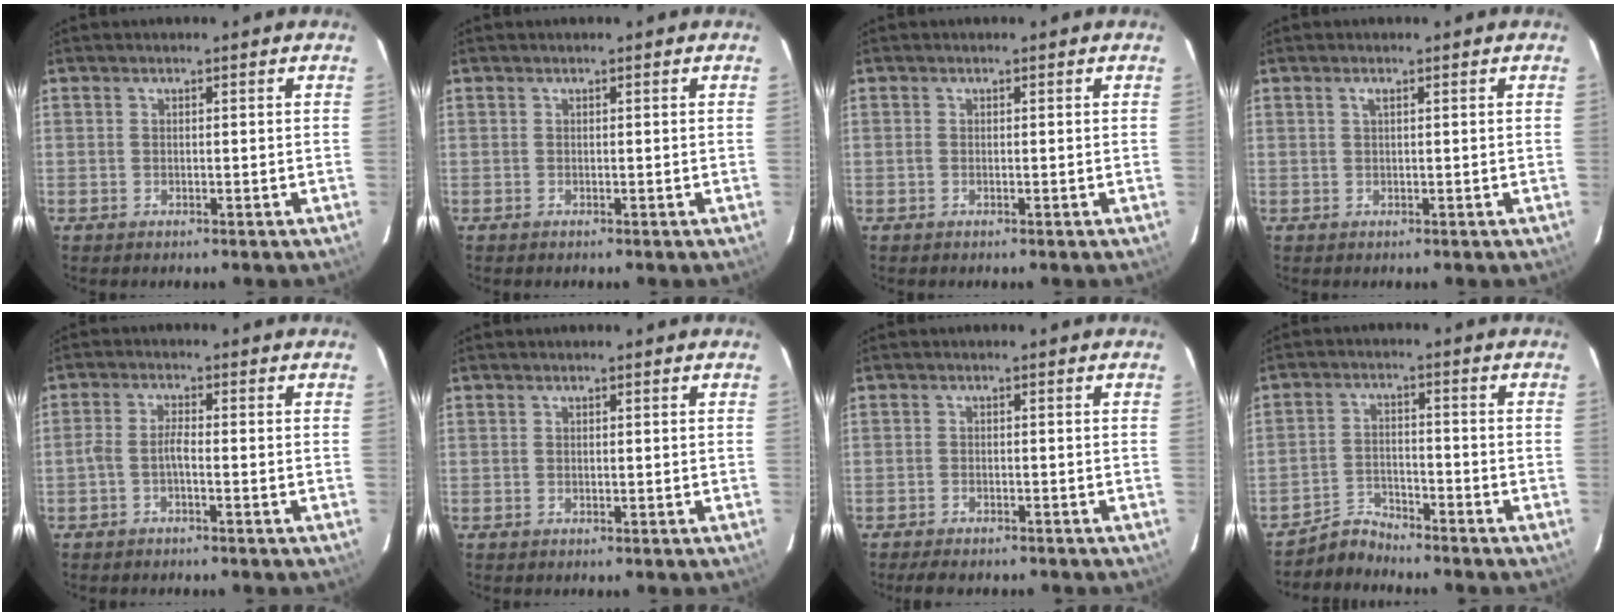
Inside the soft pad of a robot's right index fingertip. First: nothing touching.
{"total": 0.0}
{"total": 0.0}
{"total": 0.7, "force": [0.3, 0.0, 0.6], "torque": [-0.012, 0.003, 0.004]}
{"total": 2.4, "force": [-1.4, 0.4, 1.9], "torque": [-0.049, 0.009, -0.031]}
{"total": 0.0}
{"total": 5.4, "force": [-4.7, 1.6, 2.2], "torque": [-0.055, -0.010, -0.070]}
{"total": 4.6, "force": [-4.5, 0.7, -0.6], "torque": [0.005, 0.016, -0.084]}